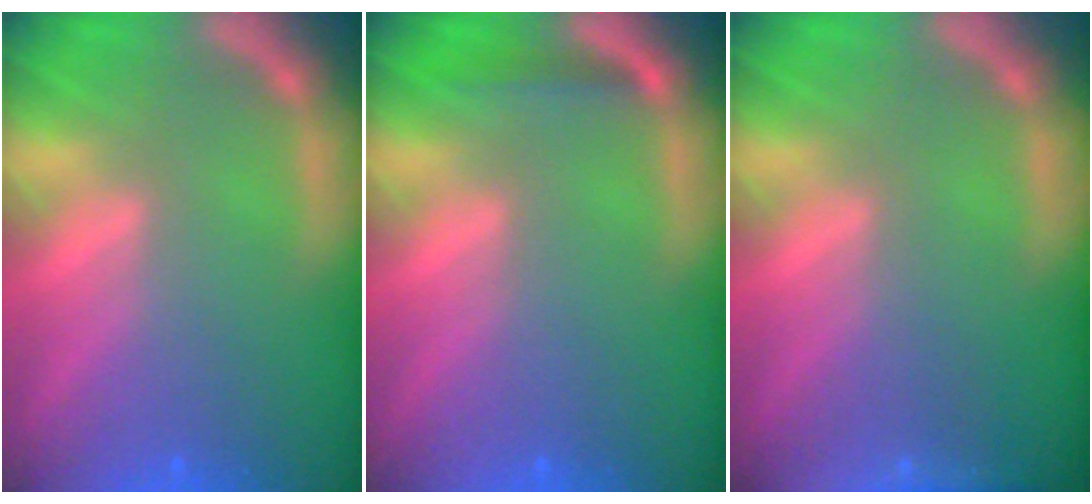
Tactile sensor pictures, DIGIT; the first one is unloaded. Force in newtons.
{"total": 1.4}
{"total": 2.4}